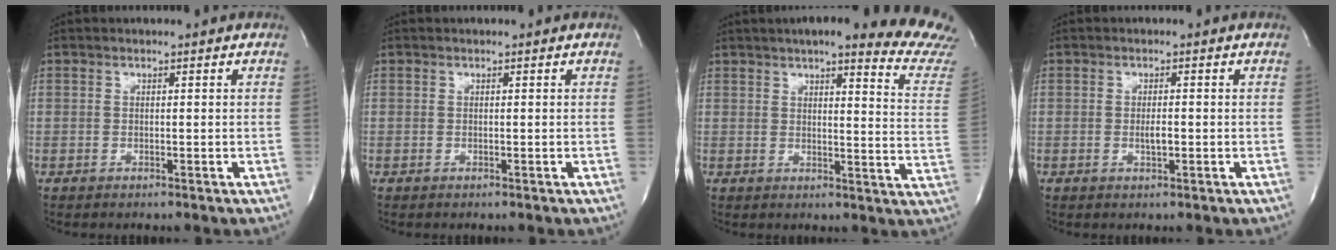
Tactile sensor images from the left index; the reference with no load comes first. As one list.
[{"total": 0.0}, {"total": 20.4, "force": [18.5, 1.1, 8.5], "torque": [-0.099, -0.073, 0.197]}, {"total": 1.6, "force": [-0.4, 0.4, 1.5], "torque": [-0.030, -0.001, -0.005]}]